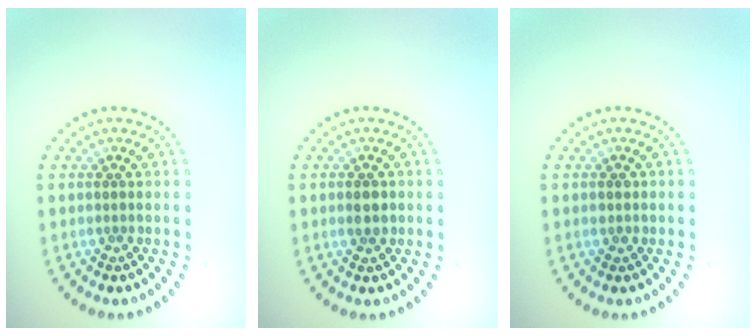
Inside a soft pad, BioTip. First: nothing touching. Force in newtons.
{"total": 1.6, "press": 1.6, "slide": 0.2}
{"total": 0.9, "press": 0.9, "slide": 0.1}